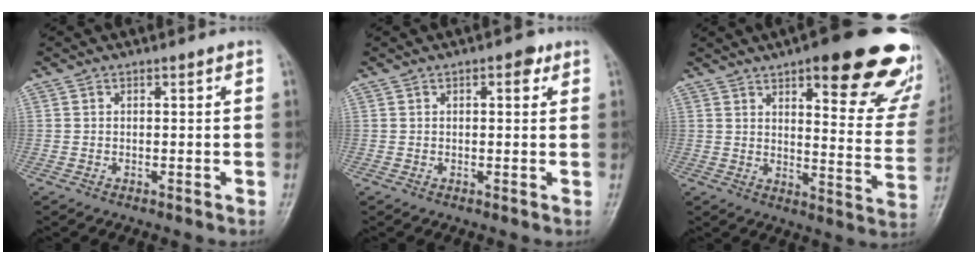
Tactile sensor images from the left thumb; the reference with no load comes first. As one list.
[{"total": 2.5, "force": [1.1, 1.2, 1.8], "torque": [-0.015, 0.001, 0.011]}, {"total": 25.5, "force": [15.5, 7.6, 18.7], "torque": [-0.192, -0.065, 0.194]}]